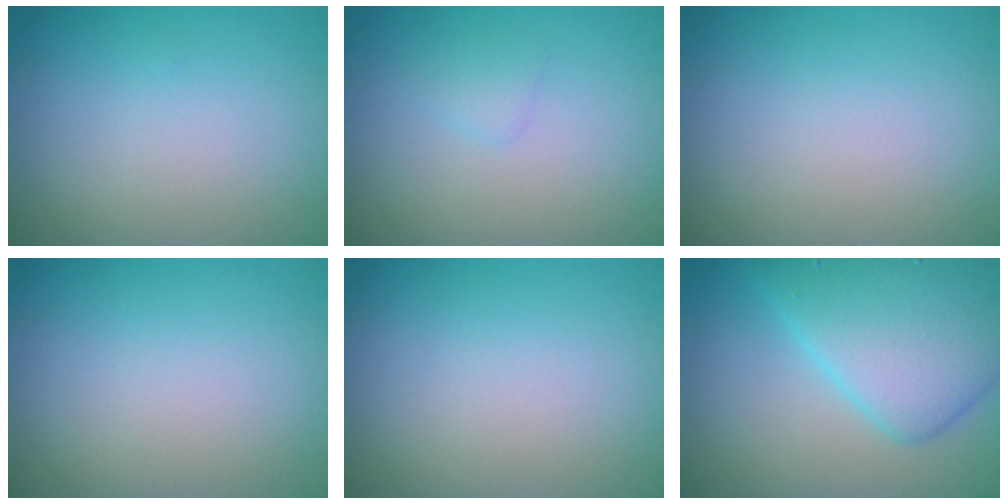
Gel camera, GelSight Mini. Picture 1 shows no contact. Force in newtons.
{"total": 0.8, "press": 0.8, "slide": 0.0}
{"total": 0.0}
{"total": 0.0}
{"total": 0.0}
{"total": 7.6, "press": 7.6, "slide": 0.1}